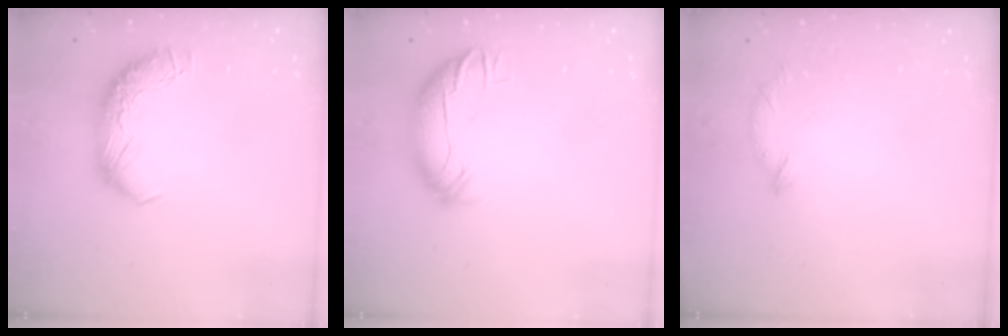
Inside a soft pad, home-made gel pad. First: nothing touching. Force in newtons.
{"total": 3.8, "press": 3.4, "slide": 1.7}
{"total": 5.0, "press": 5.0, "slide": 0.7}